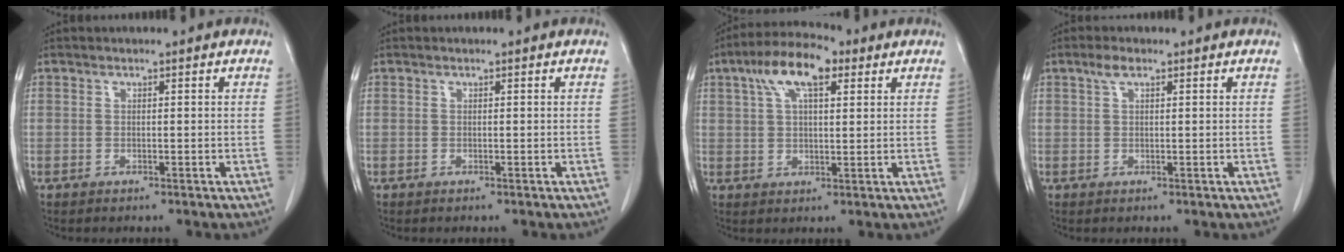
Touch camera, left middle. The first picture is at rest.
{"total": 0.0}
{"total": 9.2, "force": [4.5, 3.3, 7.3], "torque": [-0.141, 0.026, 0.078]}
{"total": 1.9, "force": [1.1, 0.6, 1.4], "torque": [-0.031, 0.008, 0.023]}